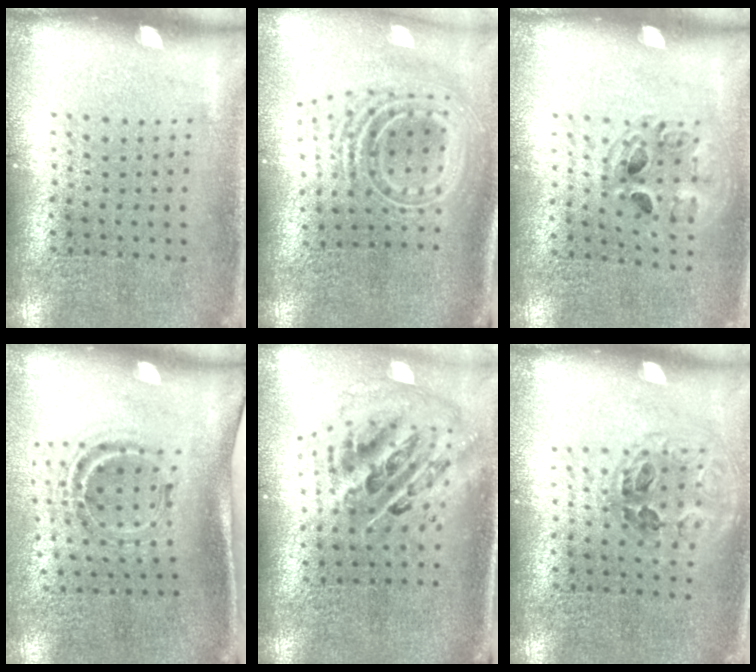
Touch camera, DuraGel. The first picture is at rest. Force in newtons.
{"total": 2.7, "press": 1.8, "slide": 1.9}
{"total": 1.0, "press": 1.0, "slide": 0.2}
{"total": 1.1, "press": 1.0, "slide": 0.5}
{"total": 2.7, "press": 1.9, "slide": 2.0}
{"total": 1.1, "press": 1.0, "slide": 0.4}